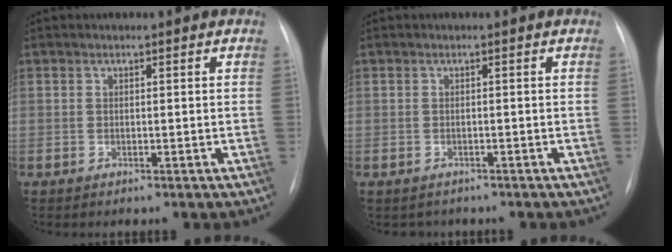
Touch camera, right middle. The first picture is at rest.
{"total": 1.8, "force": [-1.4, 1.0, -0.2], "torque": [-0.001, 0.004, -0.020]}